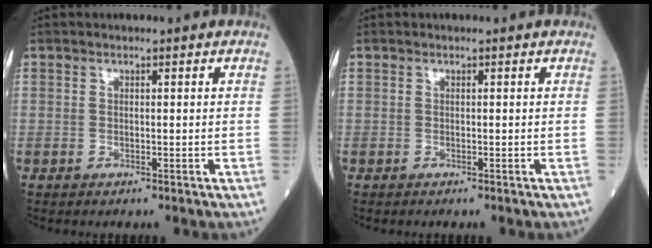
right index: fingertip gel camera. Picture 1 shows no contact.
{"total": 0.0}